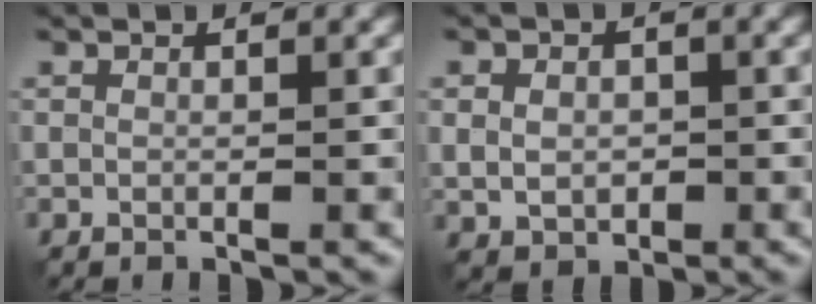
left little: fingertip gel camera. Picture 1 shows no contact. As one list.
[{"total": 3.0, "force": [-0.3, 2.4, 1.8], "torque": [-0.027, -0.005, -0.002]}]